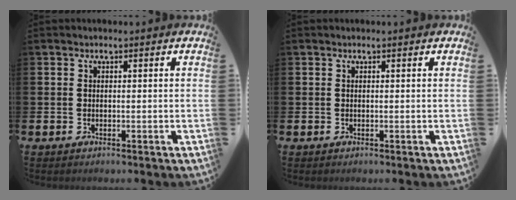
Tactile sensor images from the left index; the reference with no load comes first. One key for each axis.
{"total": 0.0}